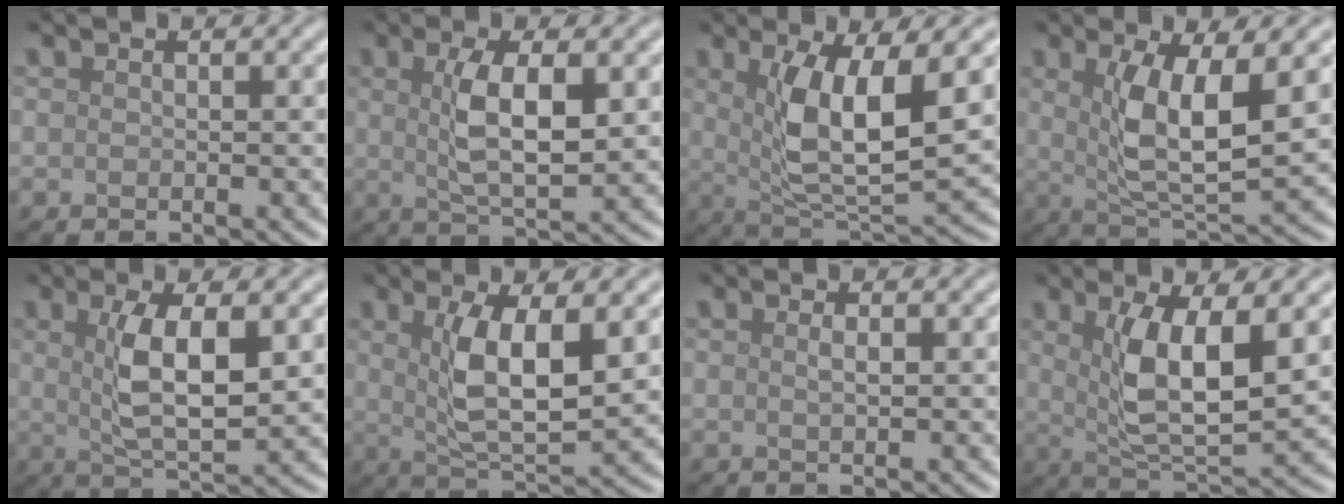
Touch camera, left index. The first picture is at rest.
{"total": 5.7, "force": [1.1, 1.8, 5.4], "torque": [-0.107, 0.000, 0.021]}
{"total": 8.7, "force": [1.8, 2.5, 8.1], "torque": [-0.145, -0.018, 0.038]}
{"total": 7.7, "force": [1.6, 2.1, 7.3], "torque": [-0.134, -0.016, 0.033]}
{"total": 6.4, "force": [1.3, 2.0, 5.9], "torque": [-0.114, -0.003, 0.025]}
{"total": 7.1, "force": [1.7, 2.1, 6.6], "torque": [-0.126, -0.011, 0.033]}
{"total": 1.1, "force": [0.3, 0.3, 1.0], "torque": [-0.019, 0.000, 0.003]}
{"total": 7.9, "force": [1.8, 2.2, 7.3], "torque": [-0.137, -0.017, 0.035]}